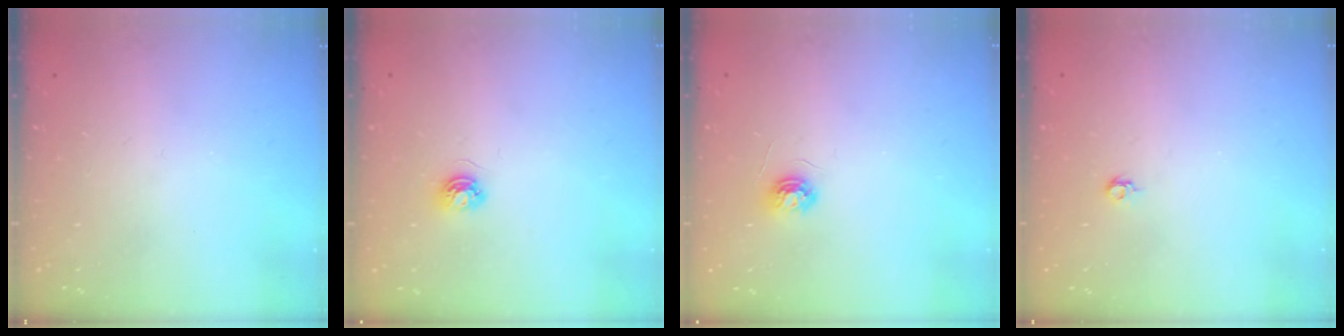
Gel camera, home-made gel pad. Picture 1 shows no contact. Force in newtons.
{"total": 3.7, "press": 3.7, "slide": 0.5}
{"total": 4.4, "press": 4.4, "slide": 0.5}
{"total": 3.7, "press": 3.6, "slide": 0.7}